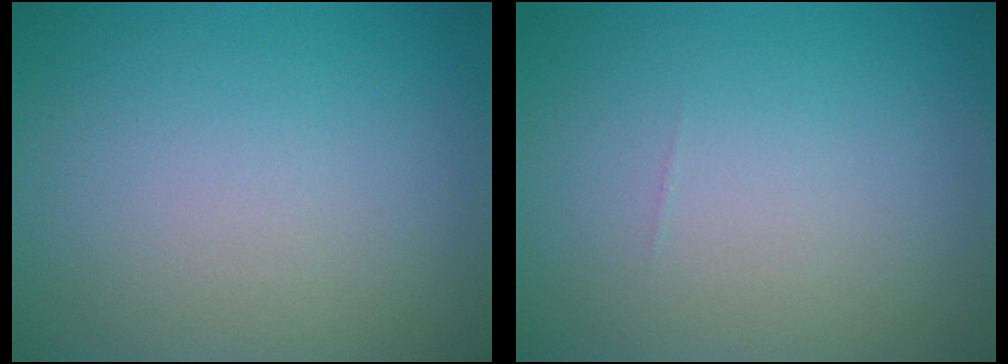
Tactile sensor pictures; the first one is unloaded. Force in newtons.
{"total": 0.0}